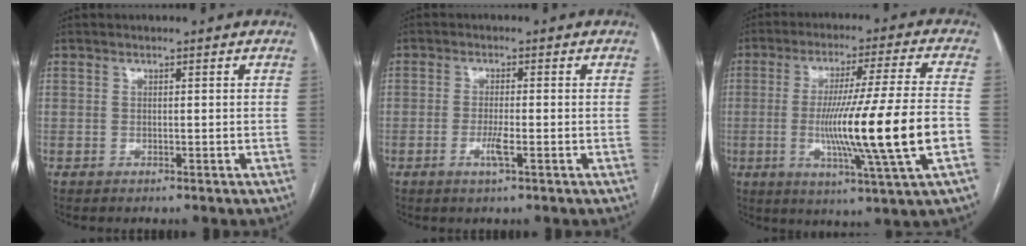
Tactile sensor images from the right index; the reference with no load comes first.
{"total": 3.0, "force": [-1.1, 0.1, 2.7], "torque": [-0.057, -0.005, -0.022]}
{"total": 17.8, "force": [-3.5, -1.4, 17.4], "torque": [-0.302, -0.017, -0.061]}